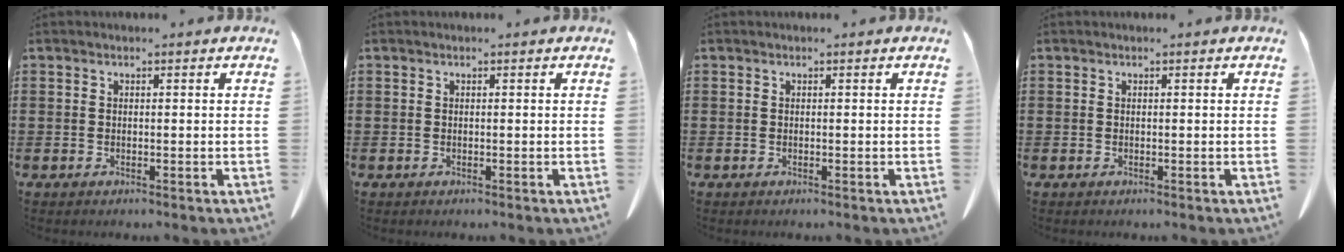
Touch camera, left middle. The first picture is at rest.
{"total": 0.0}
{"total": 0.0}
{"total": 0.0}